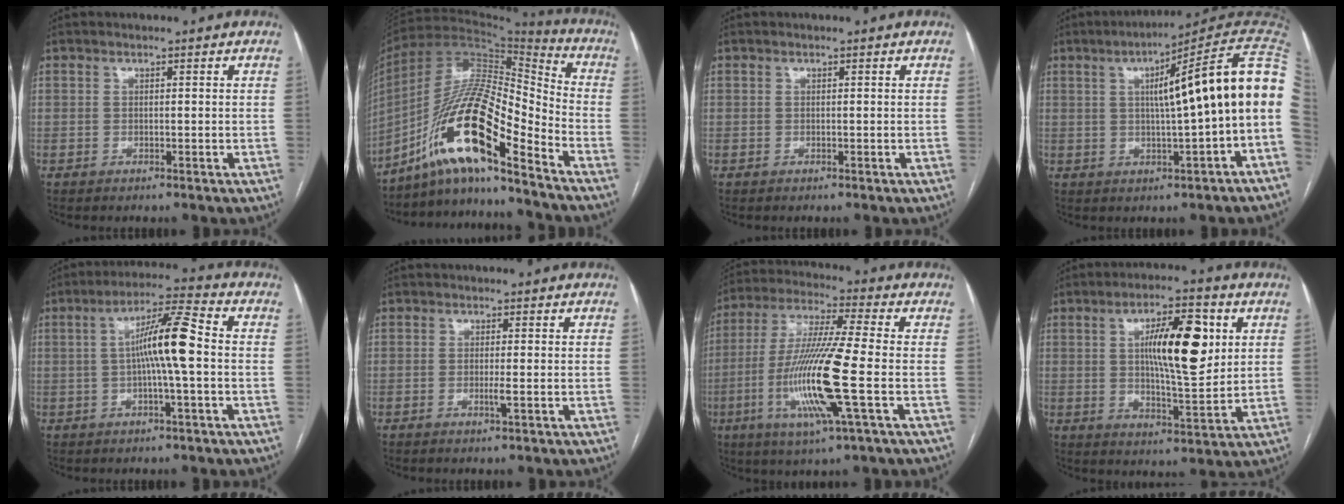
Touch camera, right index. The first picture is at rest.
{"total": 16.5, "force": [-10.3, 2.2, 12.7], "torque": [-0.239, 0.014, -0.184]}
{"total": 0.0}
{"total": 16.1, "force": [1.8, -0.2, 16.0], "torque": [-0.206, 0.035, 0.020]}
{"total": 9.2, "force": [-0.2, 0.2, 9.2], "torque": [-0.164, 0.019, -0.009]}
{"total": 1.3, "force": [-0.3, -0.2, 1.2], "torque": [-0.026, -0.004, -0.006]}
{"total": 15.5, "force": [-3.7, -0.2, 15.1], "torque": [-0.311, -0.016, -0.078]}
{"total": 12.9, "force": [3.2, 3.2, 12.1], "torque": [-0.199, 0.008, 0.051]}